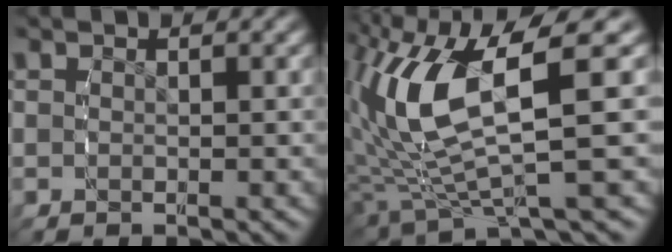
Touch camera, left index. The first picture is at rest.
{"total": 10.5, "force": [1.0, 5.4, 8.9], "torque": [-0.200, -0.022, 0.037]}